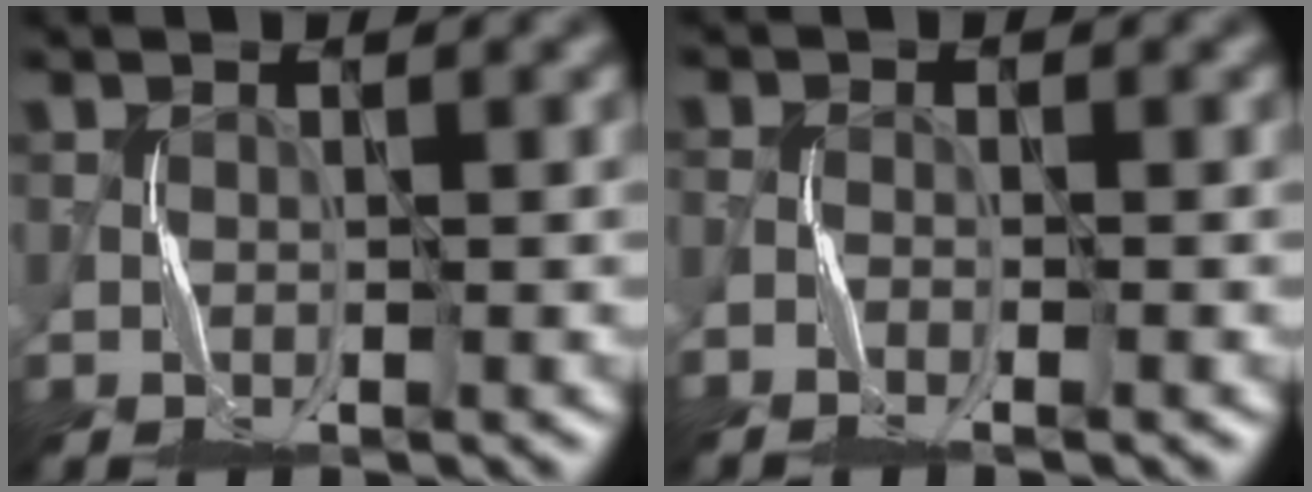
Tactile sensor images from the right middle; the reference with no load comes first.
{"total": 1.8, "force": [-1.7, 0.1, 0.4], "torque": [-0.007, 0.002, -0.038]}